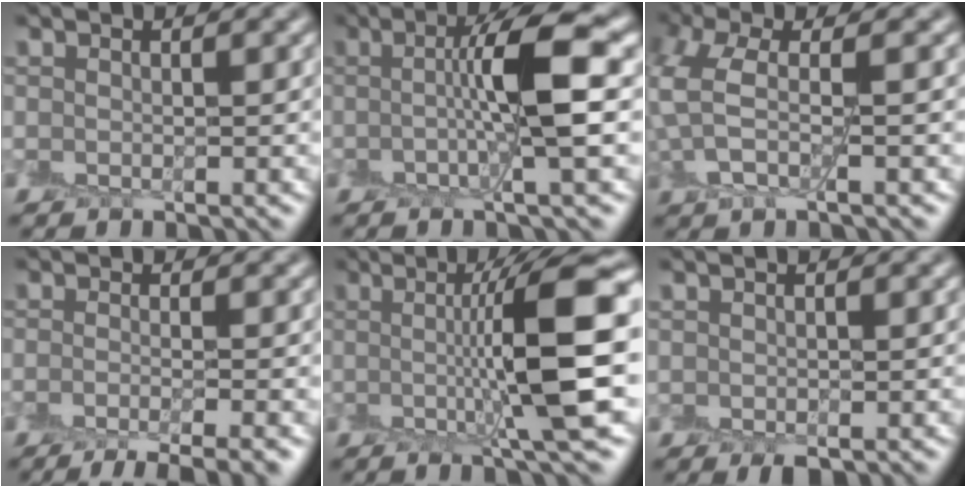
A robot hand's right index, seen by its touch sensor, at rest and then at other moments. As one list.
[{"total": 6.0, "force": [0.3, 0.7, 6.0], "torque": [-0.101, 0.014, 0.002]}, {"total": 4.4, "force": [0.3, 1.7, 4.0], "torque": [-0.095, 0.004, 0.002]}, {"total": 5.1, "force": [-2.6, 1.5, 4.1], "torque": [-0.038, -0.003, -0.046]}, {"total": 9.4, "force": [0.6, 1.6, 9.2], "torque": [-0.120, 0.001, 0.013]}, {"total": 0.9, "force": [-0.4, 0.6, 0.5], "torque": [-0.004, -0.002, 0.000]}]